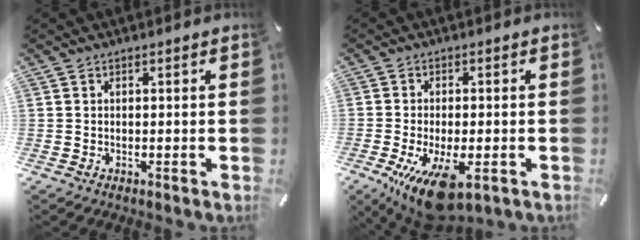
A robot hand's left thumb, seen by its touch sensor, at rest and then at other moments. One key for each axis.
{"total": 11.5, "fx": -4.6, "fy": 4.1, "fz": 9.7, "tx": -0.182, "ty": -0.006, "tz": -0.071}